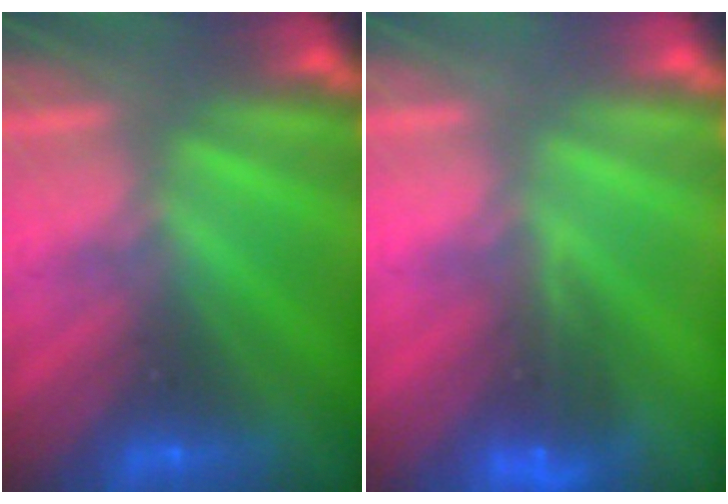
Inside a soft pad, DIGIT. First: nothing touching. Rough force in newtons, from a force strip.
{"total": 4.5}